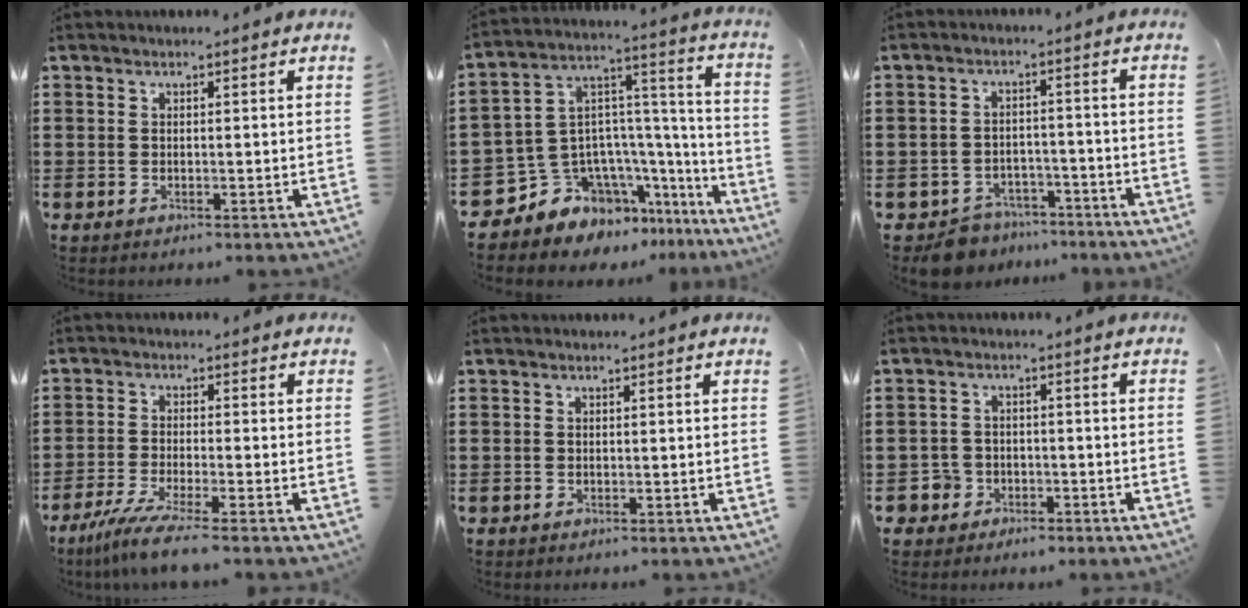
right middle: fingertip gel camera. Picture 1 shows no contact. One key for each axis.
{"total": 8.7, "fx": -6.3, "fy": 5.8, "fz": 1.0, "tx": -0.061, "ty": -0.016, "tz": -0.122}
{"total": 5.1, "fx": -4.8, "fy": 1.5, "fz": 0.3, "tx": -0.015, "ty": 0.013, "tz": -0.100}
{"total": 5.2, "fx": -4.0, "fy": -0.2, "fz": 3.4, "tx": -0.085, "ty": -0.025, "tz": -0.079}
{"total": 0.0}
{"total": 3.1, "fx": -2.2, "fy": 2.2, "fz": 0.2, "tx": -0.020, "ty": 0.000, "tz": -0.051}